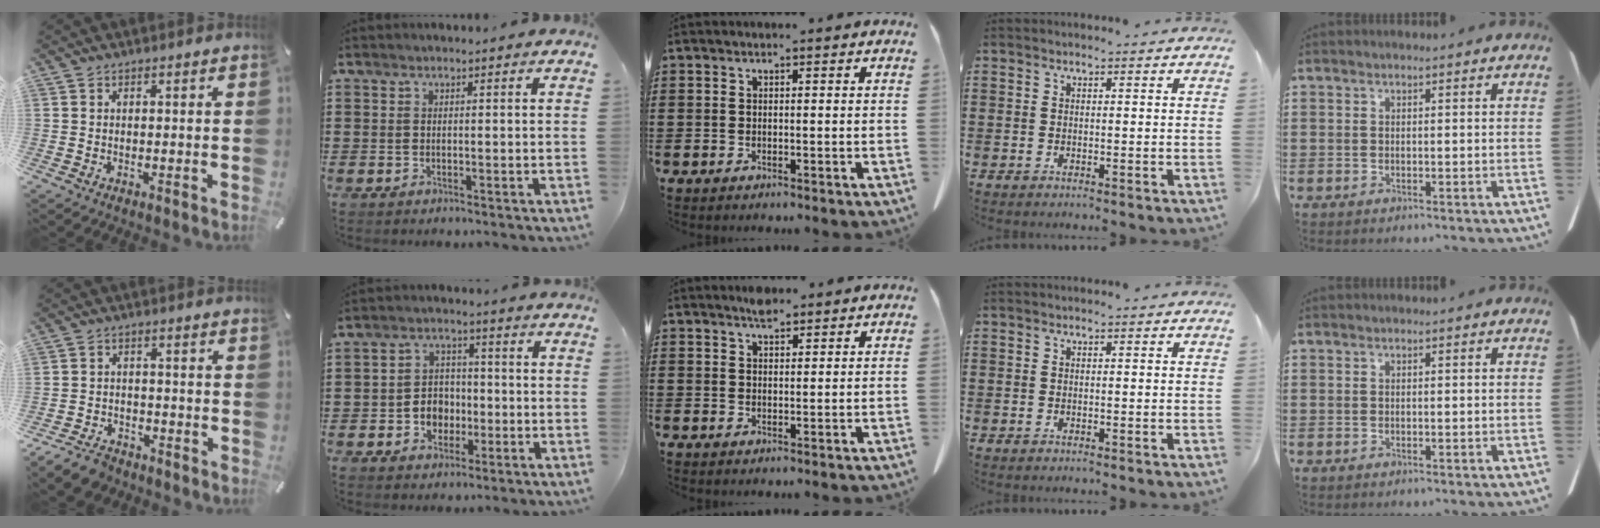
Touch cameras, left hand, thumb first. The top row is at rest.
{"thumb": {"total": 4.8, "force": [-3.9, 2.4, 1.4], "torque": [-0.032, 0.022, -0.077]}, "index": {"total": 4.7, "force": [-1.4, 4.0, 1.8], "torque": [-0.037, 0.007, -0.031]}, "middle": {"total": 2.4, "force": [2.1, 0.6, 0.9], "torque": [-0.021, 0.000, 0.040]}}